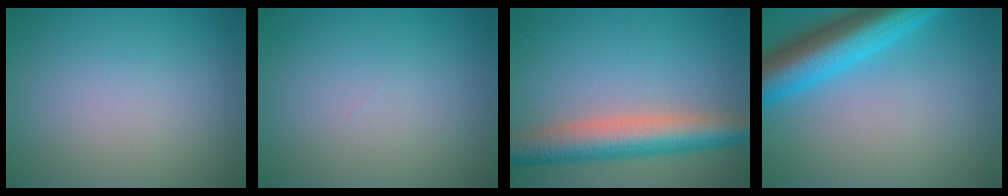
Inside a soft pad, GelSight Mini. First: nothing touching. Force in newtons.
{"total": 0.0}
{"total": 6.9, "press": 6.9, "slide": 0.4}
{"total": 8.5, "press": 8.5, "slide": 0.6}